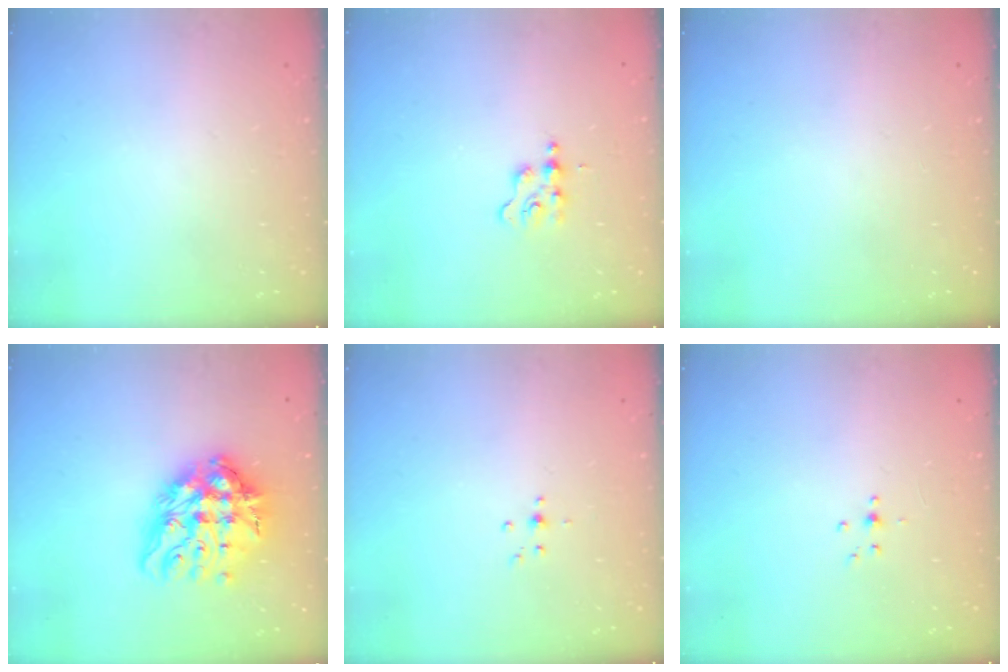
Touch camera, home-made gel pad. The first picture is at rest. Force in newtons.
{"total": 1.8, "press": 1.7, "slide": 0.3}
{"total": 0.0}
{"total": 18.4, "press": 18.3, "slide": 1.8}
{"total": 3.0, "press": 2.9, "slide": 0.9}
{"total": 3.0, "press": 2.8, "slide": 1.0}